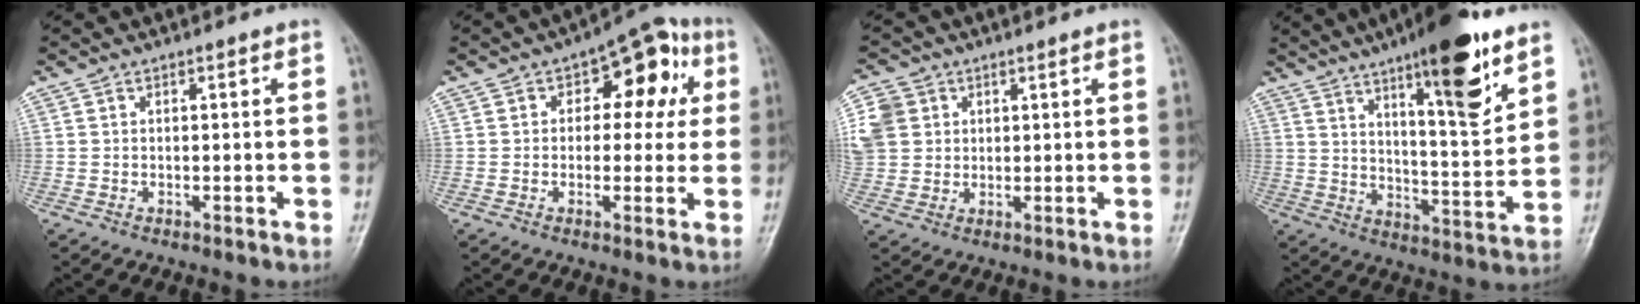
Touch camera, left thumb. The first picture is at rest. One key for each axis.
{"total": 11.1, "fx": 2.5, "fy": 6.8, "fz": 8.4, "tx": -0.050, "ty": 0.025, "tz": 0.022}
{"total": 9.8, "fx": 2.8, "fy": 8.5, "fz": 4.1, "tx": -0.088, "ty": 0.011, "tz": 0.055}
{"total": 17.5, "fx": 10.4, "fy": 4.0, "fz": 13.5, "tx": -0.179, "ty": -0.057, "tz": 0.163}